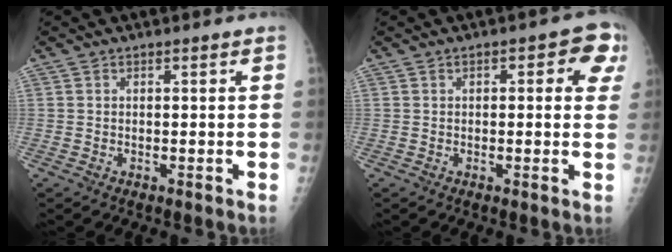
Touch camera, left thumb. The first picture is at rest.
{"total": 6.3, "force": [1.8, 2.8, 5.3], "torque": [-0.029, 0.005, 0.012]}